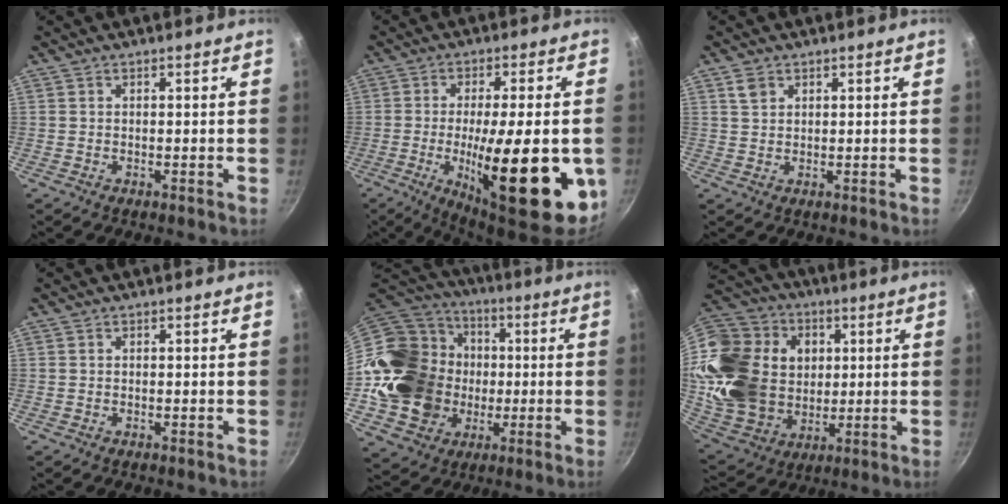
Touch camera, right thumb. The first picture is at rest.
{"total": 24.2, "force": [-5.7, 7.1, 22.4], "torque": [-0.305, -0.005, -0.071]}
{"total": 2.4, "force": [1.3, 1.7, 1.1], "torque": [-0.014, -0.001, 0.025]}
{"total": 0.0}
{"total": 27.2, "force": [-1.1, 23.1, 14.3], "torque": [-0.266, 0.052, 0.005]}
{"total": 27.6, "force": [4.8, 22.1, 15.8], "torque": [-0.292, 0.008, 0.105]}